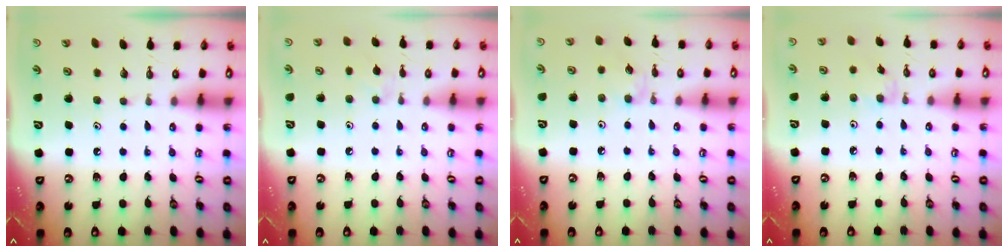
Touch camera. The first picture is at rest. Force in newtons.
{"total": 4.6, "press": 4.6, "slide": 0.7}
{"total": 2.4, "press": 2.4, "slide": 0.3}
{"total": 1.1, "press": 1.0, "slide": 0.4}